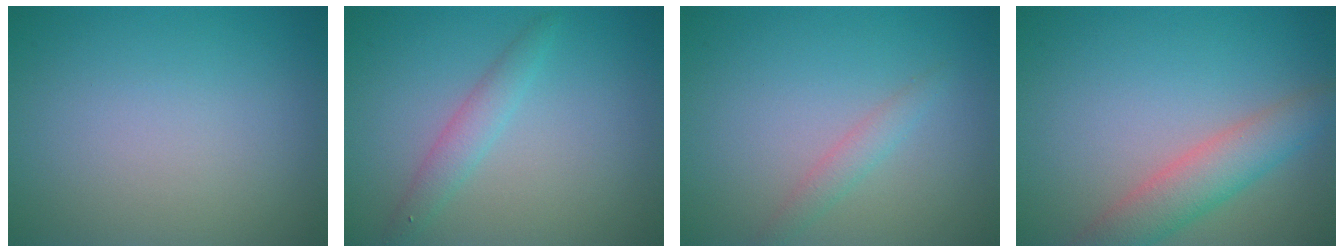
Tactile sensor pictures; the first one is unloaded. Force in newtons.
{"total": 1.9, "press": 1.9, "slide": 0.1}
{"total": 1.5, "press": 1.5, "slide": 0.1}
{"total": 4.3, "press": 4.3, "slide": 0.2}